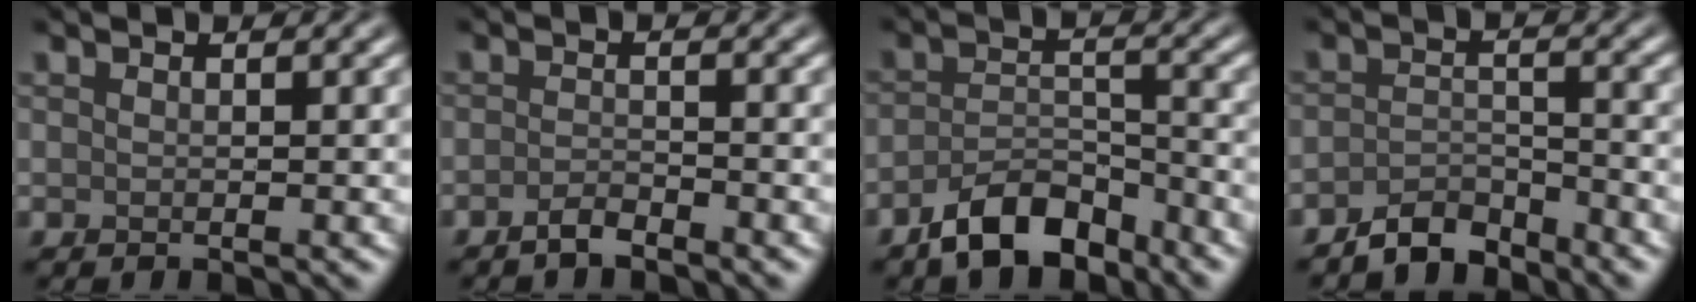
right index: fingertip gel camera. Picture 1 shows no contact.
{"total": 1.6, "force": [-1.3, 0.4, 0.9], "torque": [-0.018, 0.004, -0.027]}
{"total": 5.8, "force": [-4.2, 2.6, 3.1], "torque": [-0.049, -0.004, -0.079]}
{"total": 3.4, "force": [-3.0, 1.2, 1.1], "torque": [-0.017, 0.007, -0.059]}